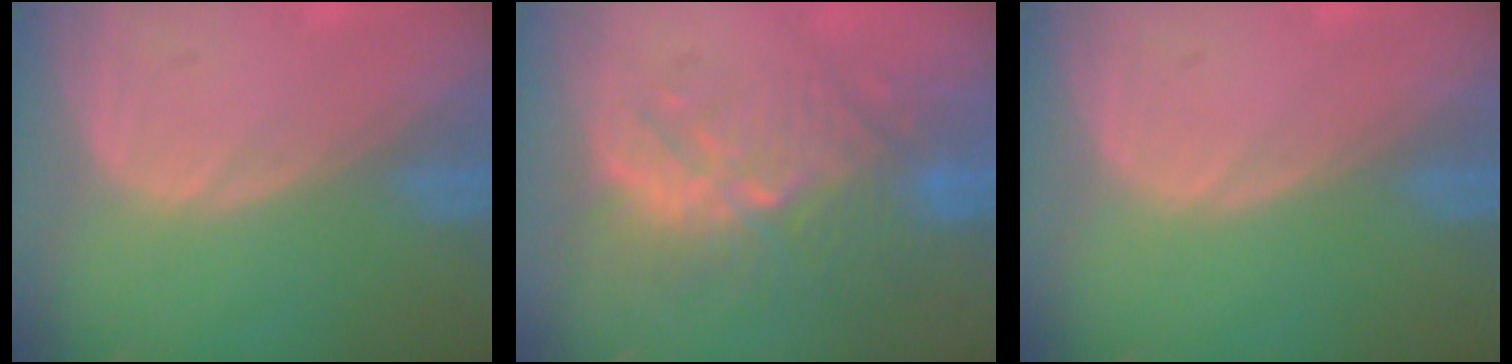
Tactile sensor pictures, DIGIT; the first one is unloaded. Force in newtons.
{"total": 9.1, "press": 9.0, "slide": 1.6}
{"total": 0.0}